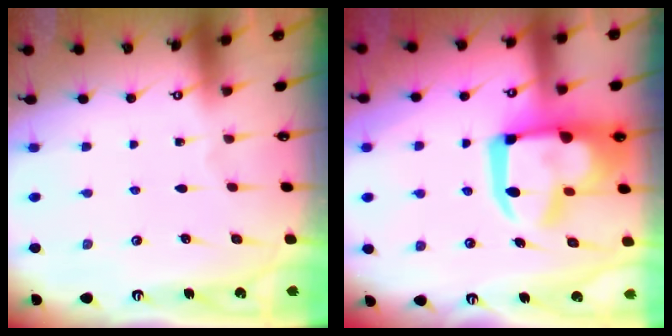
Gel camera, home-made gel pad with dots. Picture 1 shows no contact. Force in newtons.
{"total": 21.6, "press": 21.5, "slide": 2.1}